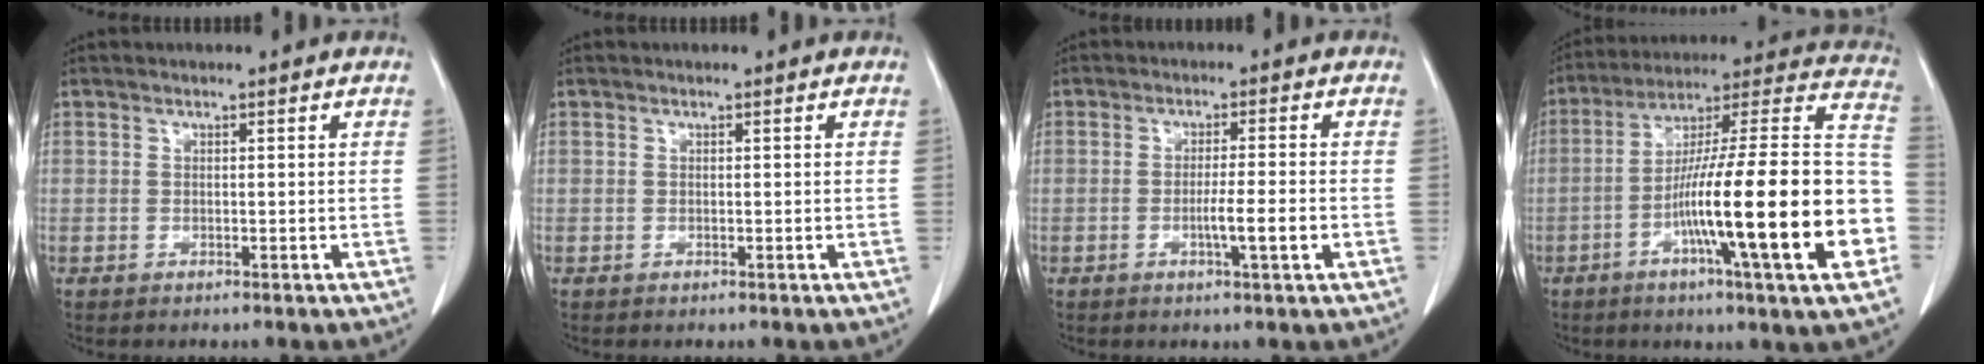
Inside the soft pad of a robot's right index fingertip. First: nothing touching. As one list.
[{"total": 0.0}, {"total": 4.4, "force": [-1.3, -0.3, 4.1], "torque": [-0.067, -0.005, -0.020]}, {"total": 26.6, "force": [-7.2, 0.8, 25.6], "torque": [-0.329, -0.003, -0.126]}]